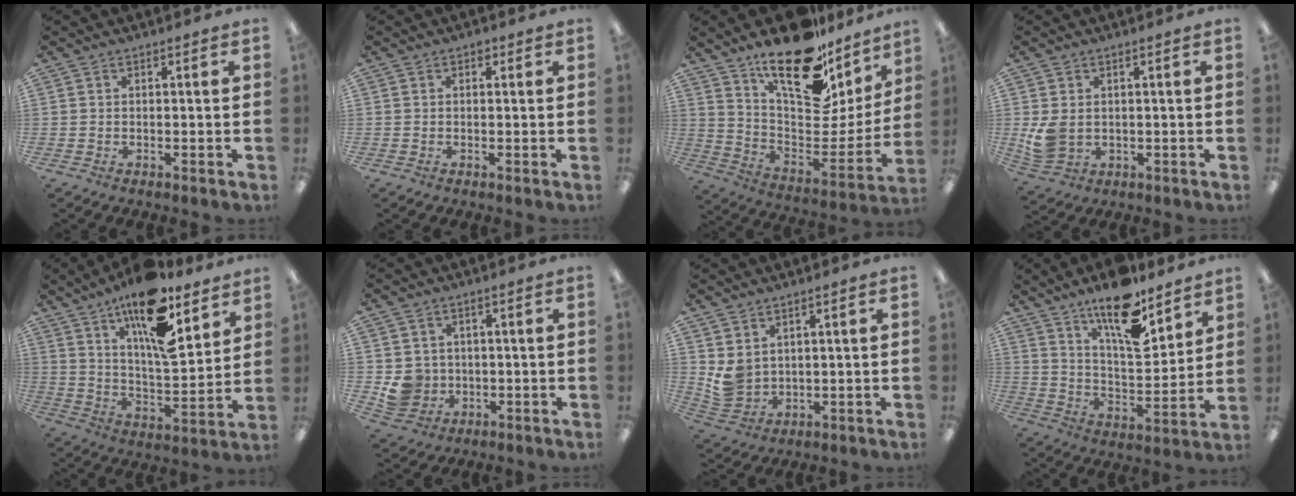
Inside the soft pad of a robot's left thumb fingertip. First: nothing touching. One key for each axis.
{"total": 1.0, "fx": 0.6, "fy": 0.7, "fz": 0.5, "tx": -0.003, "ty": 0.000, "tz": 0.008}
{"total": 24.0, "fx": 17.5, "fy": 9.7, "fz": 13.3, "tx": -0.191, "ty": -0.126, "tz": 0.301}
{"total": 5.6, "fx": 0.8, "fy": 4.2, "fz": 3.5, "tx": -0.077, "ty": -0.002, "tz": 0.017}
{"total": 19.0, "fx": 12.3, "fy": 6.5, "fz": 12.8, "tx": -0.208, "ty": -0.077, "tz": 0.203}
{"total": 5.7, "fx": 0.1, "fy": 5.6, "fz": 1.2, "tx": -0.025, "ty": 0.005, "tz": 0.009}
{"total": 4.6, "fx": 2.7, "fy": 3.3, "fz": 1.6, "tx": -0.041, "ty": -0.012, "tz": 0.055}
{"total": 16.4, "fx": 11.5, "fy": 5.8, "fz": 10.1, "tx": -0.158, "ty": -0.073, "tz": 0.193}